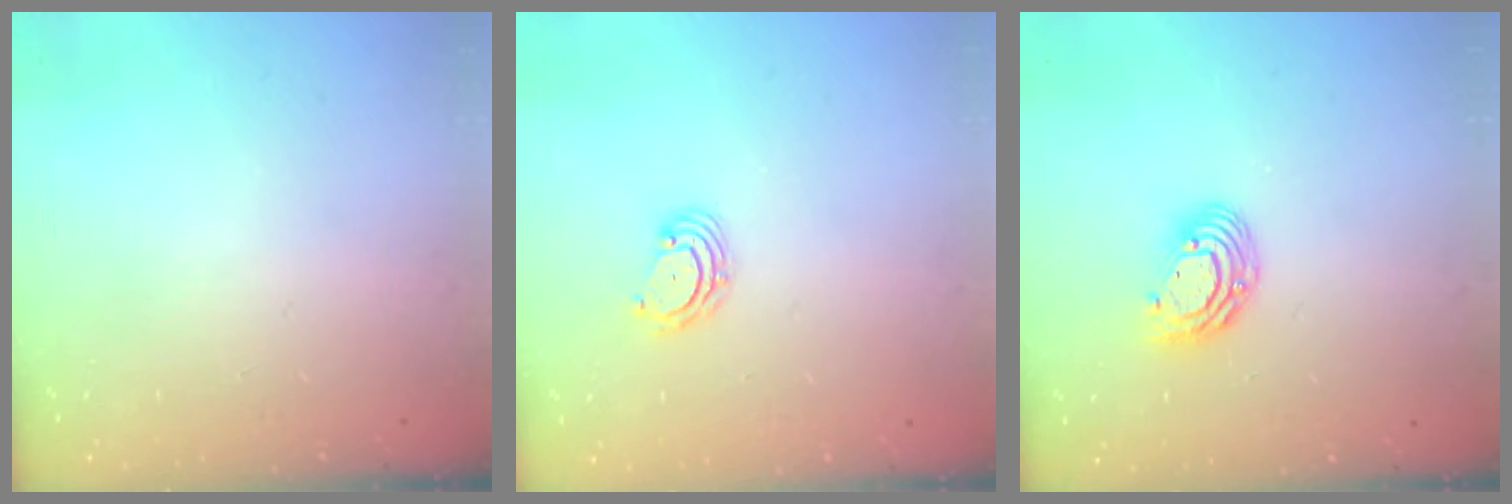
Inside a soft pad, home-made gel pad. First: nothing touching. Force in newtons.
{"total": 2.8, "press": 2.8, "slide": 0.3}
{"total": 9.1, "press": 9.1, "slide": 1.1}